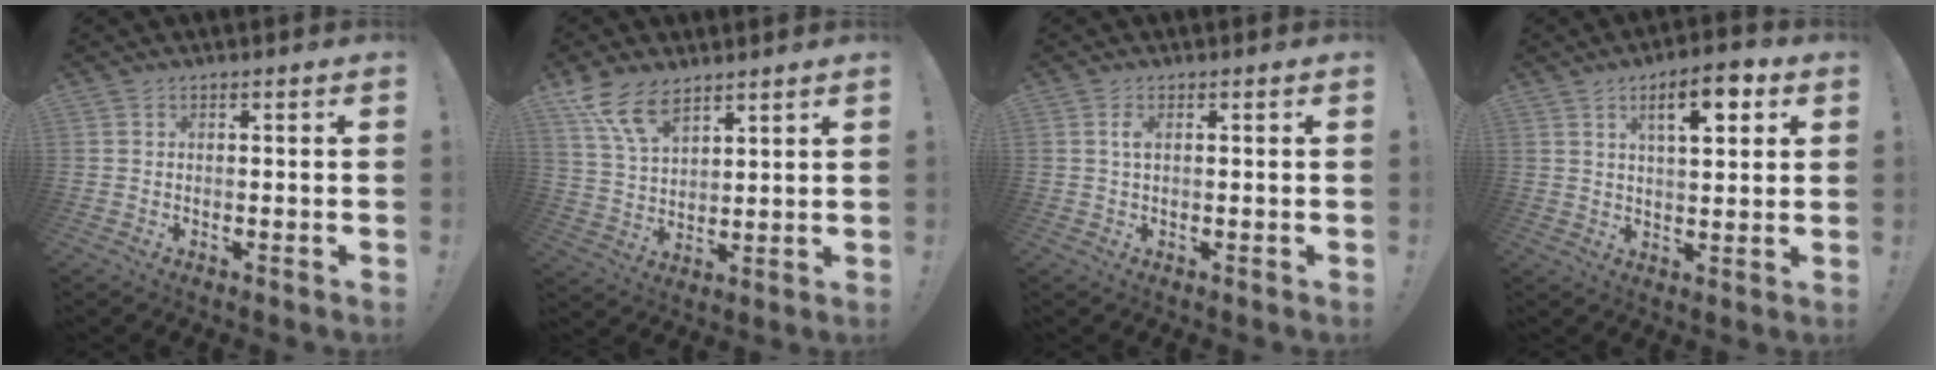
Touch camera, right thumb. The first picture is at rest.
{"total": 11.5, "force": [8.0, 5.6, 6.0], "torque": [-0.119, -0.035, 0.158]}
{"total": 1.8, "force": [0.3, 0.5, 1.6], "torque": [-0.030, 0.003, 0.003]}
{"total": 9.6, "force": [4.5, 3.5, 7.7], "torque": [-0.107, -0.010, 0.072]}